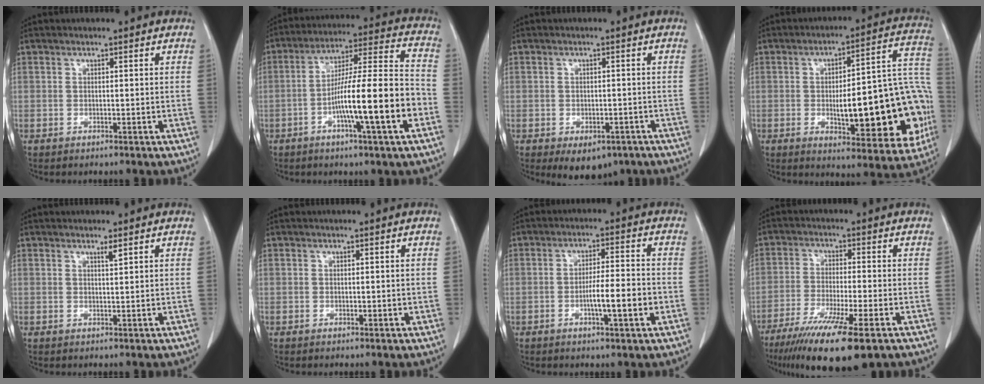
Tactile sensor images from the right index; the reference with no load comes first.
{"total": 16.4, "force": [-5.3, 0.3, 15.5], "torque": [-0.258, 0.007, -0.087]}
{"total": 6.1, "force": [-3.9, 3.8, 2.8], "torque": [-0.021, 0.000, -0.044]}
{"total": 23.1, "force": [-4.4, 5.9, 21.9], "torque": [-0.219, 0.033, -0.040]}
{"total": 1.1, "force": [0.8, -0.2, 0.8], "torque": [-0.016, -0.006, 0.014]}
{"total": 0.6, "force": [-0.1, 0.3, 0.5], "torque": [-0.009, -0.001, 0.001]}
{"total": 6.9, "force": [-2.0, 0.5, 6.6], "torque": [-0.109, 0.001, -0.033]}
{"total": 14.0, "force": [-8.9, 1.1, 10.7], "torque": [-0.181, -0.041, -0.145]}